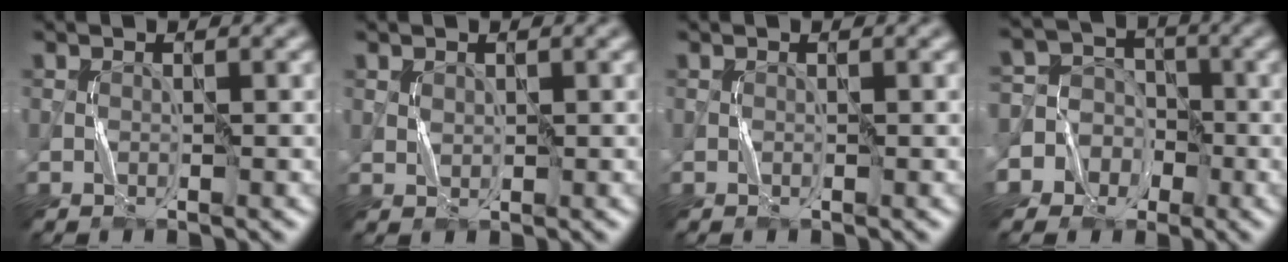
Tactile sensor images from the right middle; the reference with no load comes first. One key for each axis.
{"total": 0.9, "fx": 0.4, "fy": 0.7, "fz": 0.3, "tx": -0.009, "ty": -0.001, "tz": 0.013}
{"total": 0.0}
{"total": 8.4, "fx": -3.0, "fy": 7.7, "fz": 1.1, "tx": -0.023, "ty": 0.023, "tz": -0.082}